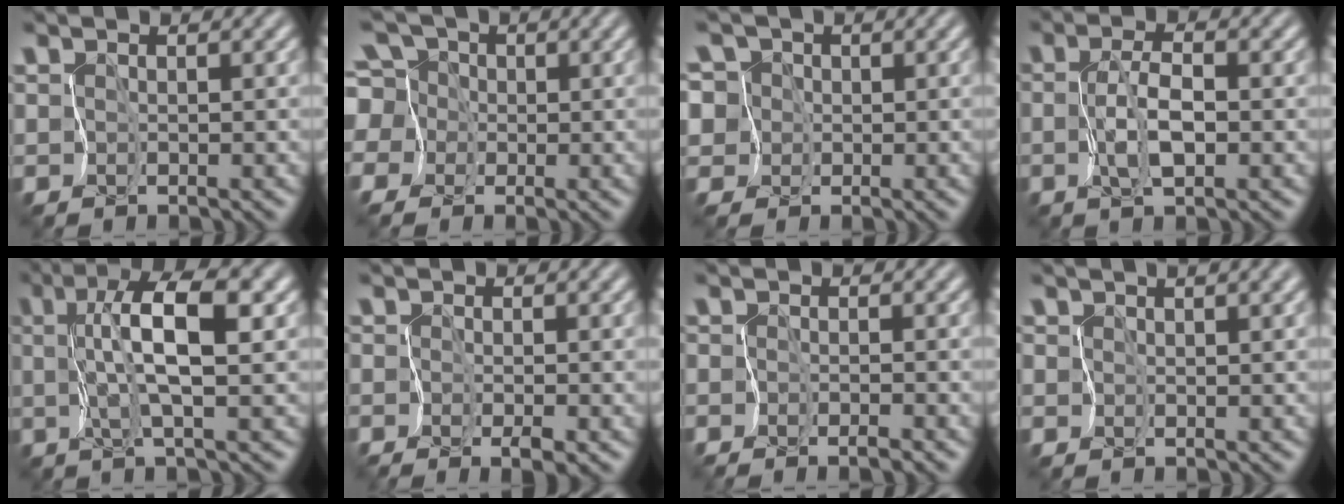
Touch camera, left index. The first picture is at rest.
{"total": 8.7, "force": [1.5, 7.8, 3.4], "torque": [-0.088, 0.033, -0.011]}
{"total": 8.1, "force": [2.9, 6.8, 3.3], "torque": [-0.068, 0.042, 0.007]}
{"total": 2.6, "force": [-0.5, 0.7, 2.4], "torque": [-0.055, -0.002, -0.008]}
{"total": 5.5, "force": [1.0, 0.6, 5.4], "torque": [-0.095, 0.008, 0.012]}
{"total": 1.4, "force": [-1.0, 0.3, 0.9], "torque": [-0.018, -0.007, -0.020]}
{"total": 1.3, "force": [-1.3, -0.2, 0.2], "torque": [-0.006, -0.004, -0.026]}
{"total": 3.9, "force": [1.5, 1.8, 3.2], "torque": [-0.040, 0.006, 0.016]}